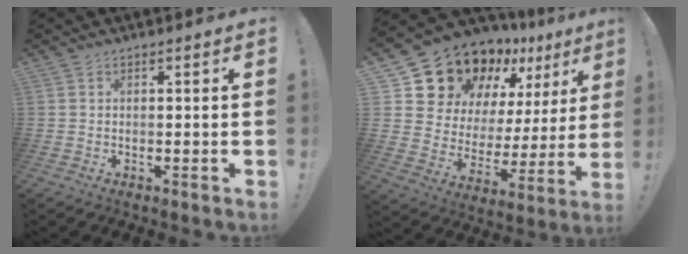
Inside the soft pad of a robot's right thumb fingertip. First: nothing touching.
{"total": 17.3, "force": [13.4, 9.2, 5.9], "torque": [-0.096, -0.105, 0.261]}